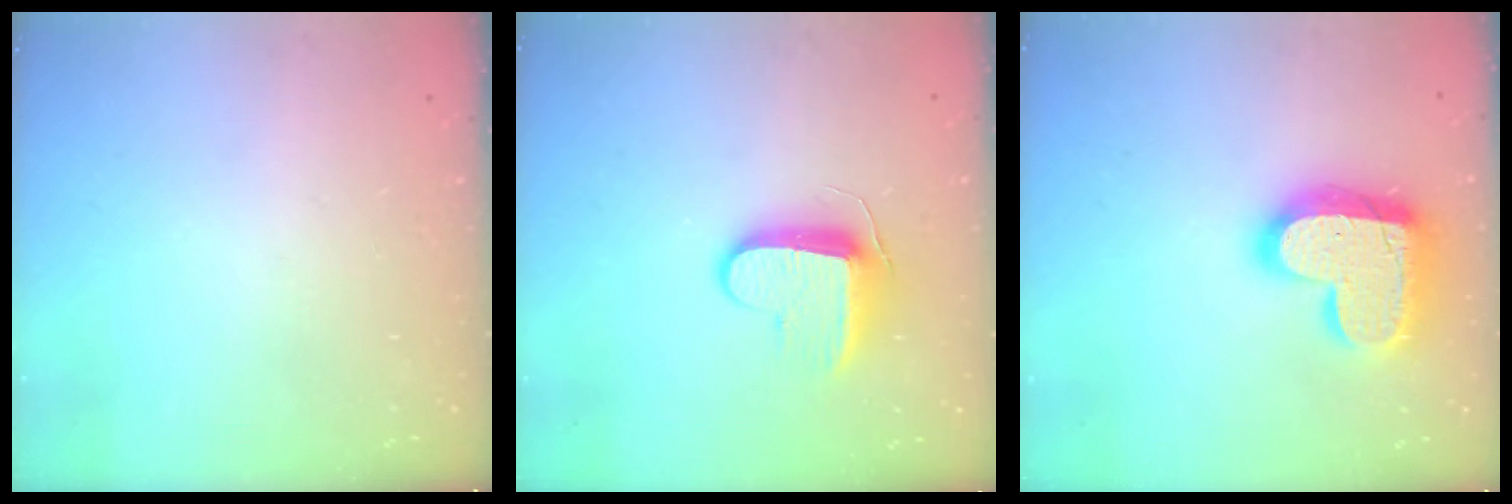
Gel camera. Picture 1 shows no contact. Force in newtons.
{"total": 9.2, "press": 9.2, "slide": 0.9}
{"total": 20.2, "press": 20.1, "slide": 1.3}